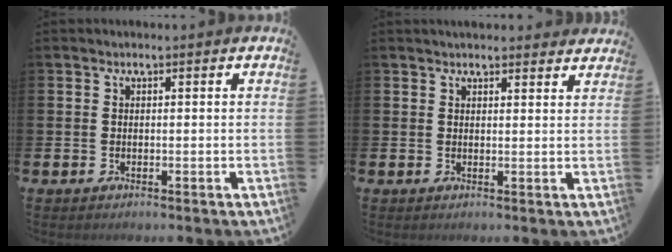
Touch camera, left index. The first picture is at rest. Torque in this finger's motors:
{"motor_torque": [-0.05, -1.69, -0.05, 0.11]}